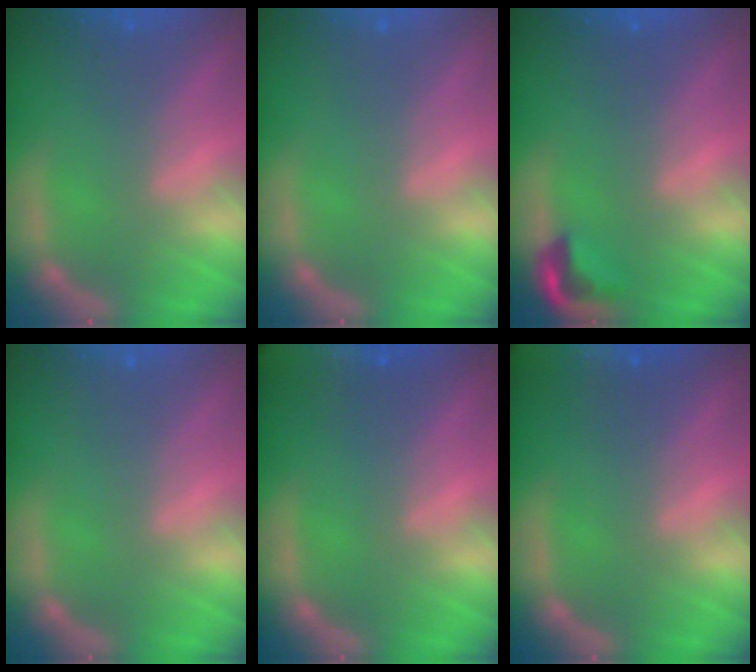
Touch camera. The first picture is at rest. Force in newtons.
{"total": 0.0}
{"total": 2.4}
{"total": 0.0}
{"total": 9.0}
{"total": 10.0}